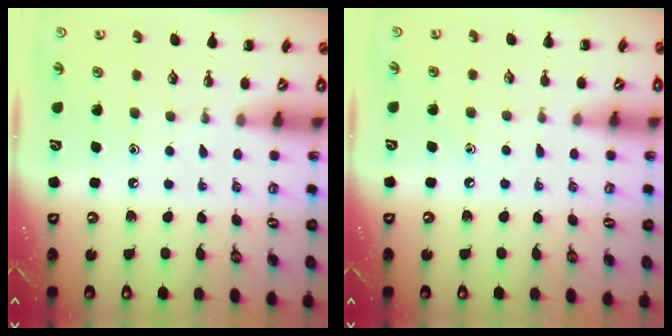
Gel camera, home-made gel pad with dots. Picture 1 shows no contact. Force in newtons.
{"total": 4.2, "press": 3.9, "slide": 1.4}